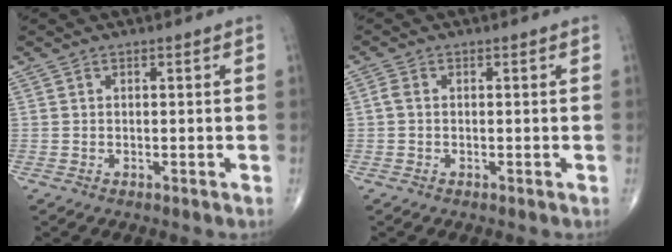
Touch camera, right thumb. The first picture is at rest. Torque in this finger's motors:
{"motor_torque": [-0.04, -0.08, 0.16, -0.12, 0.06]}